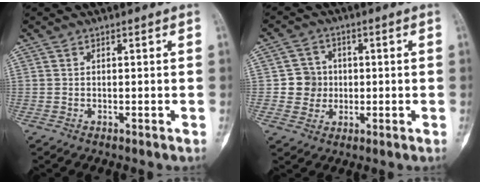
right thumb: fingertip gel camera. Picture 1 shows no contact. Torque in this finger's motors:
{"motor_torque": [0.88, 0.67, 0.49, -0.16, 0.05]}